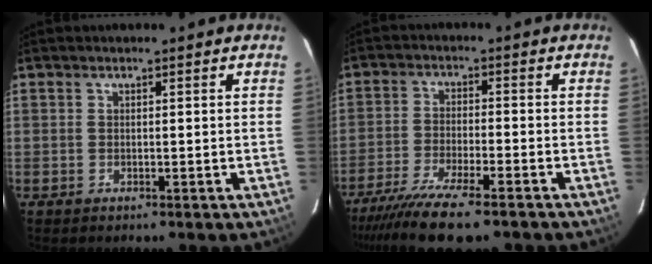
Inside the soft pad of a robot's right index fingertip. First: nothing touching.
{"total": 12.9, "force": [-10.4, 1.8, 7.4], "torque": [-0.168, -0.036, -0.182]}